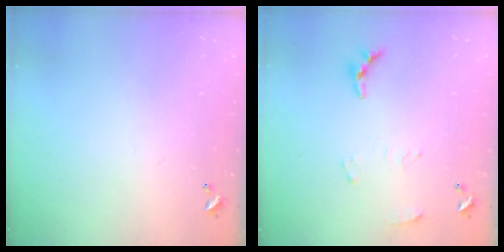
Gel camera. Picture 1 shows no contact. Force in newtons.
{"total": 6.2, "press": 6.2, "slide": 0.5}